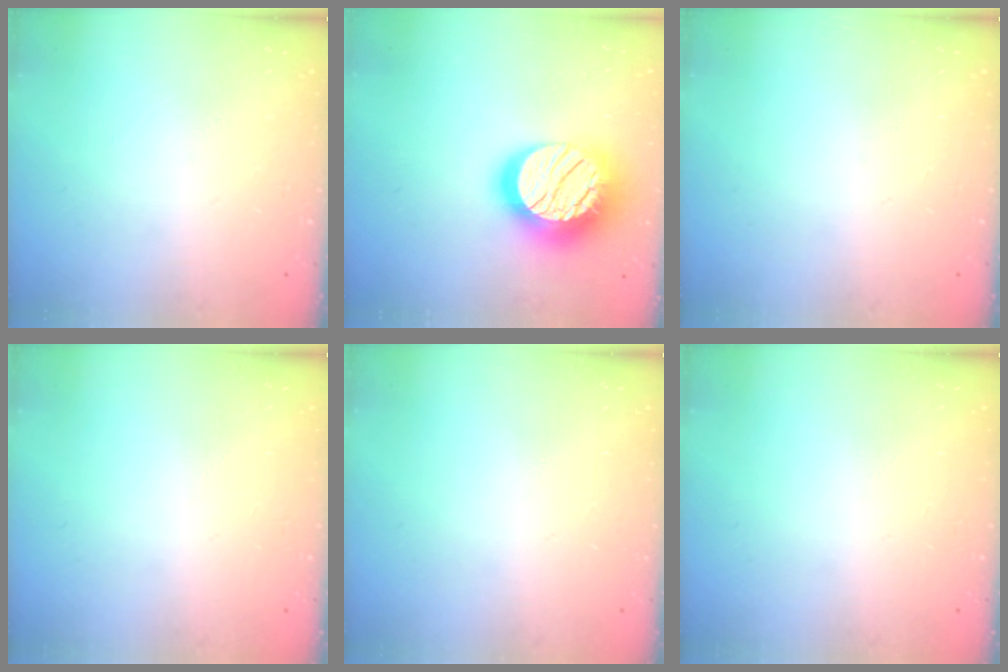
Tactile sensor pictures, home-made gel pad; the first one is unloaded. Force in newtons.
{"total": 23.1, "press": 23.1, "slide": 1.5}
{"total": 0.0}
{"total": 0.0}
{"total": 0.0}
{"total": 0.0}